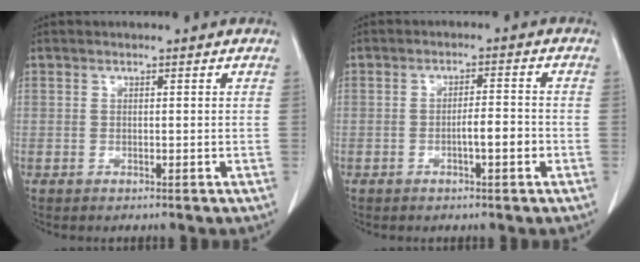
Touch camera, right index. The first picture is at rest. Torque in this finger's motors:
{"motor_torque": [0.69, -0.38, 0.29, 0.06]}